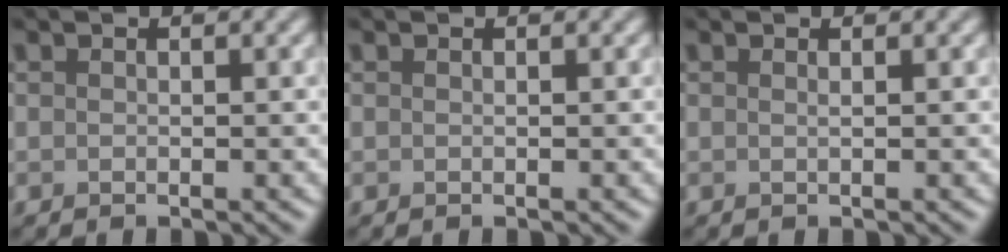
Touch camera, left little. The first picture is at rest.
{"total": 0.0}
{"total": 0.5, "force": [0.2, 0.2, 0.5], "torque": [-0.001, -0.001, 0.000]}